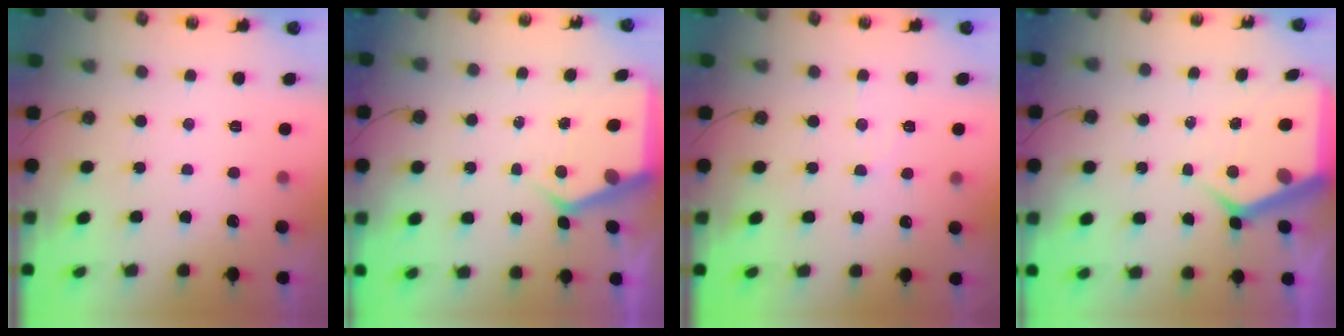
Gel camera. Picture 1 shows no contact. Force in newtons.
{"total": 5.3, "press": 5.2, "slide": 0.5}
{"total": 6.1, "press": 6.1, "slide": 0.7}
{"total": 8.0, "press": 7.9, "slide": 1.0}